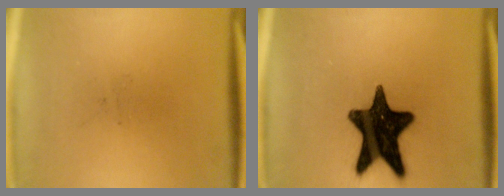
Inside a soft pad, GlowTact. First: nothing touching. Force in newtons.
{"total": 17.1}